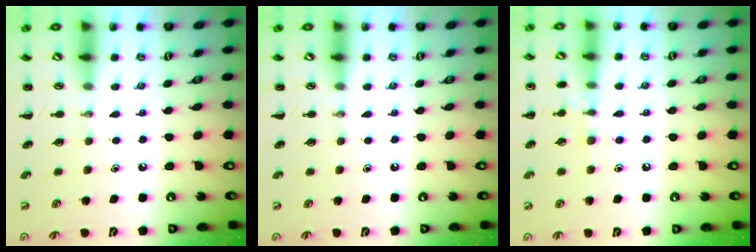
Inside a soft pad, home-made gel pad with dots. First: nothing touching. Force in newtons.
{"total": 0.0}
{"total": 7.5, "press": 7.3, "slide": 1.7}